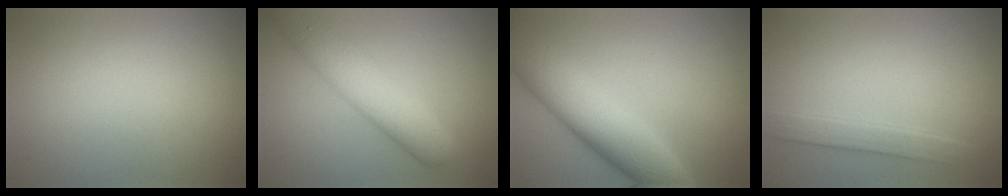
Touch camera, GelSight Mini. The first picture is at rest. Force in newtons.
{"total": 6.2, "press": 6.2, "slide": 0.3}
{"total": 8.5, "press": 8.5, "slide": 0.4}
{"total": 2.3, "press": 2.3, "slide": 0.1}